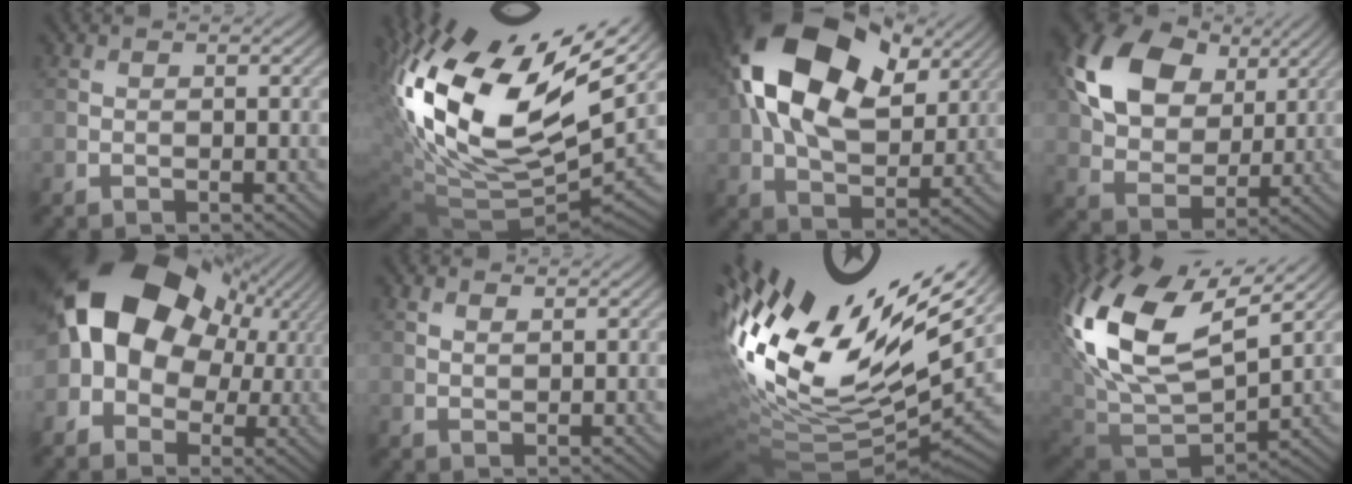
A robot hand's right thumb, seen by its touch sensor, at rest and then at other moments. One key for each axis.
{"total": 20.6, "fx": 6.7, "fy": 10.1, "fz": 16.7, "tx": -0.353, "ty": -0.002, "tz": 0.132}
{"total": 19.2, "fx": 6.3, "fy": 11.8, "fz": 13.8, "tx": -0.272, "ty": 0.021, "tz": 0.100}
{"total": 13.4, "fx": 4.8, "fy": 9.4, "fz": 8.3, "tx": -0.187, "ty": 0.017, "tz": 0.083}
{"total": 16.7, "fx": 2.9, "fy": 12.2, "fz": 11.0, "tx": -0.202, "ty": 0.009, "tz": 0.054}
{"total": 1.3, "fx": 0.9, "fy": 0.6, "fz": 0.7, "tx": -0.019, "ty": -0.002, "tz": 0.020}
{"total": 19.4, "fx": 7.1, "fy": 8.0, "fz": 16.2, "tx": -0.285, "ty": 0.012, "tz": 0.144}
{"total": 17.7, "fx": 6.6, "fy": 10.2, "fz": 12.9, "tx": -0.315, "ty": 0.006, "tz": 0.136}